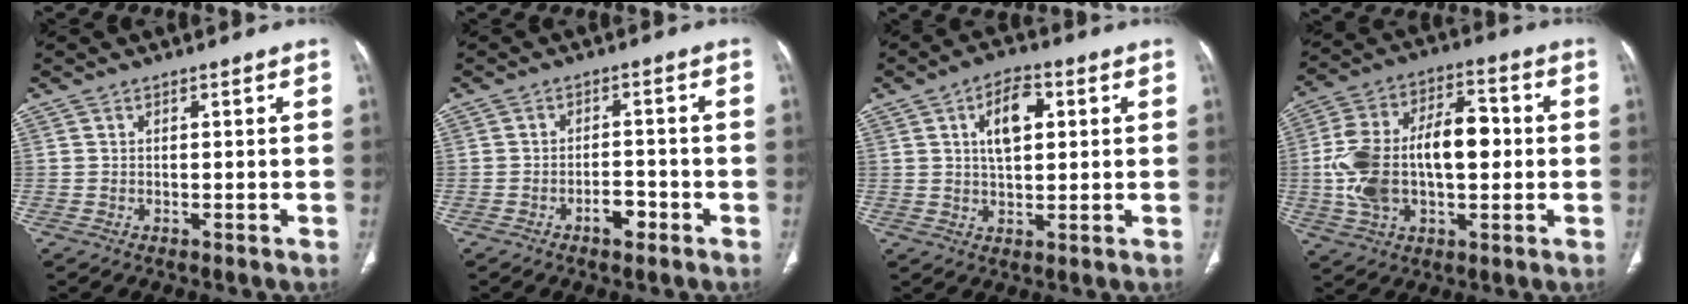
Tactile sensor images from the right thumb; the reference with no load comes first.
{"total": 3.5, "force": [-2.1, 1.7, 2.3], "torque": [-0.026, 0.018, -0.033]}
{"total": 8.2, "force": [2.4, 4.3, 6.6], "torque": [-0.096, 0.002, 0.038]}
{"total": 19.4, "force": [-0.4, 10.9, 16.1], "torque": [-0.297, 0.035, -0.003]}